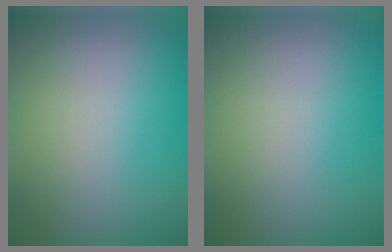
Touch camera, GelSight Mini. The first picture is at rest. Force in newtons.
{"total": 0.0}